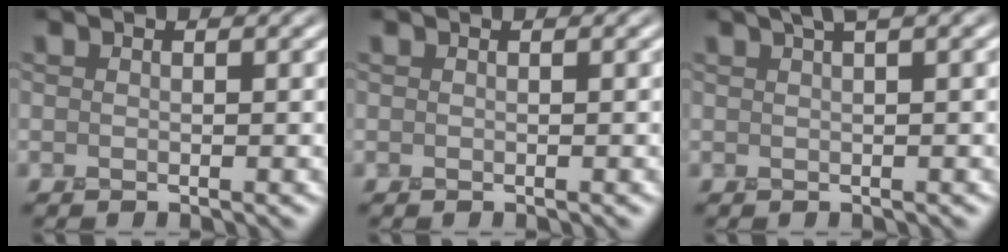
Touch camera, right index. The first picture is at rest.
{"total": 0.0}
{"total": 2.6, "force": [1.3, 0.2, 2.2], "torque": [-0.026, 0.008, 0.021]}